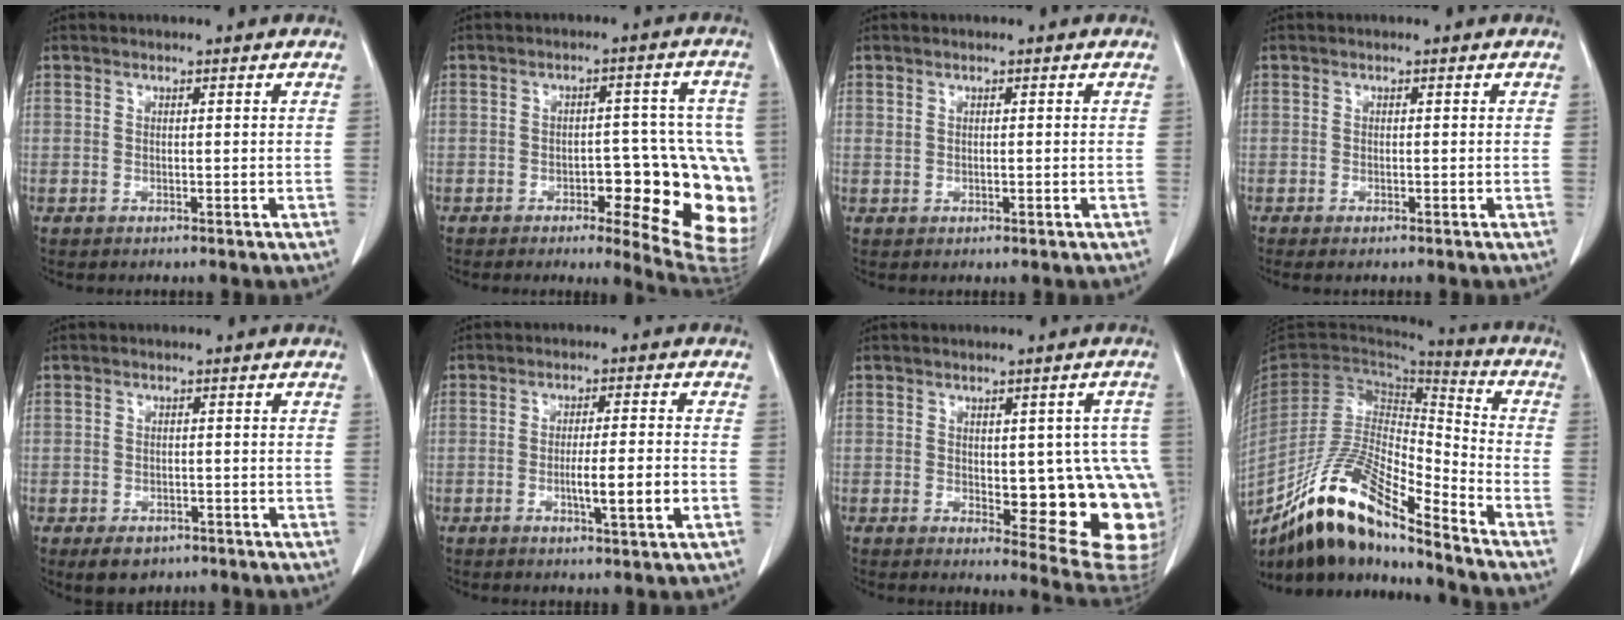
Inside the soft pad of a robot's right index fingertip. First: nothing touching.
{"total": 15.5, "force": [-3.7, 4.6, 14.3], "torque": [-0.115, 0.018, -0.028]}
{"total": 0.6, "force": [0.3, 0.3, 0.5], "torque": [-0.010, -0.003, 0.010]}
{"total": 1.0, "force": [-0.7, 0.2, 0.7], "torque": [-0.012, -0.002, -0.010]}
{"total": 4.2, "force": [-2.6, 2.8, 1.5], "torque": [-0.017, 0.001, -0.030]}
{"total": 6.3, "force": [-1.8, 0.0, 6.0], "torque": [-0.096, -0.008, -0.026]}
{"total": 15.7, "force": [-1.6, 5.5, 14.6], "torque": [-0.116, 0.009, 0.001]}
{"total": 18.1, "force": [-13.6, 3.5, 11.5], "torque": [-0.218, 0.000, -0.250]}